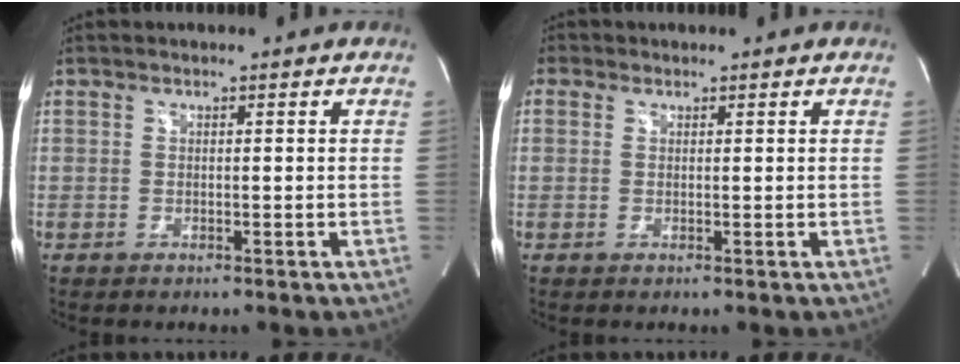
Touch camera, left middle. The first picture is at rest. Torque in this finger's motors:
{"motor_torque": [1.89, -0.24, 1.05, 0.21]}